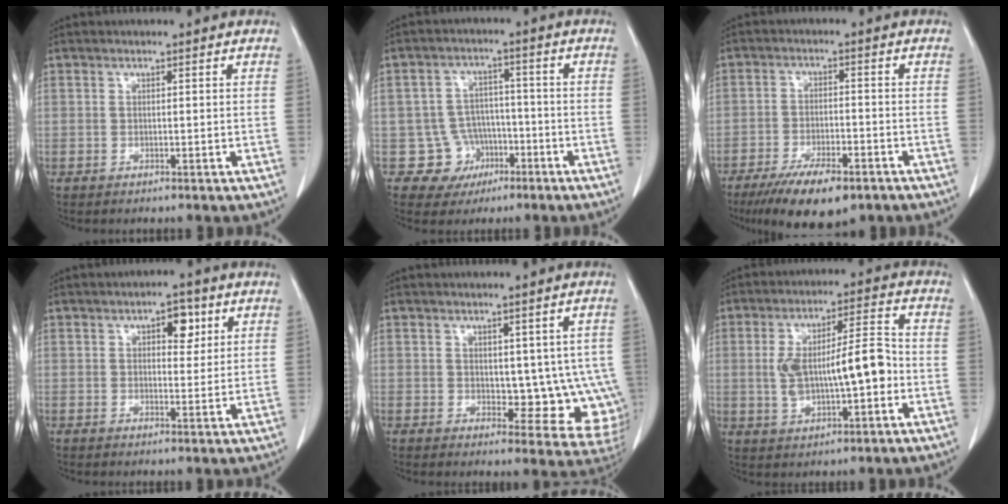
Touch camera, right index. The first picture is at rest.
{"total": 6.6, "force": [-2.6, 6.1, 0.0], "torque": [0.013, 0.016, -0.035]}
{"total": 9.9, "force": [-7.1, 3.9, 5.8], "torque": [-0.089, -0.008, -0.109]}
{"total": 4.1, "force": [1.8, 2.0, 3.0], "torque": [-0.038, 0.006, 0.024]}
{"total": 9.0, "force": [0.5, 5.0, 7.5], "torque": [-0.065, -0.002, 0.016]}
{"total": 11.0, "force": [-1.1, 3.1, 10.5], "torque": [-0.192, 0.023, -0.011]}